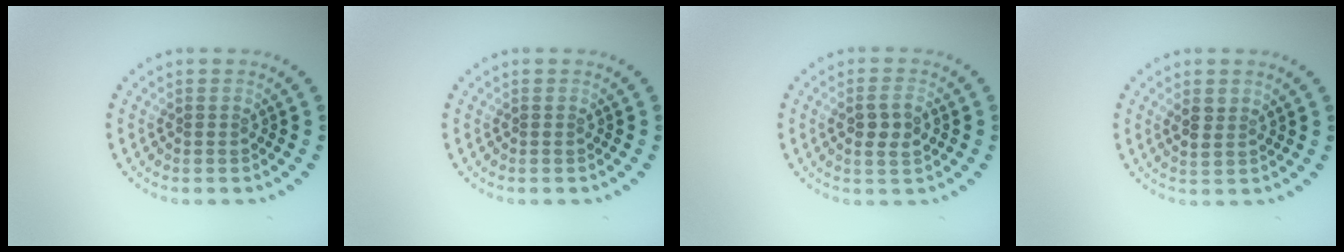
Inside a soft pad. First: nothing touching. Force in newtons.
{"total": 0.0}
{"total": 2.5, "press": 2.4, "slide": 0.5}
{"total": 1.8, "press": 1.6, "slide": 0.9}